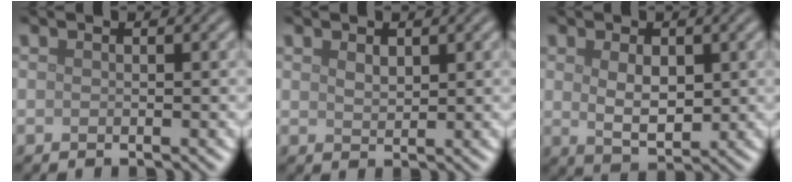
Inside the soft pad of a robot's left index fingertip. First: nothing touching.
{"total": 1.4, "force": [0.8, 0.7, 0.8], "torque": [-0.016, -0.001, 0.019]}
{"total": 3.5, "force": [0.5, 2.0, 2.8], "torque": [-0.057, -0.005, 0.014]}